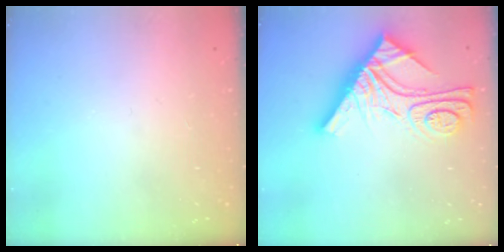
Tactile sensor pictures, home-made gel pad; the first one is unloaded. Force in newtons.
{"total": 21.9, "press": 21.8, "slide": 2.1}